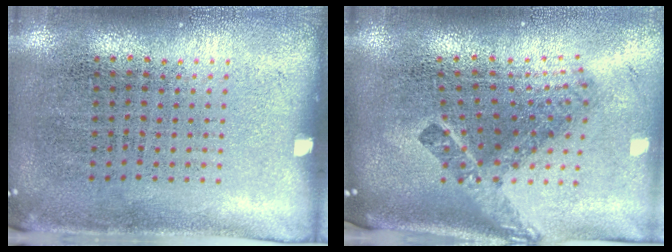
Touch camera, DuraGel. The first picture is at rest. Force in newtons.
{"total": 2.4, "press": 1.5, "slide": 1.9}